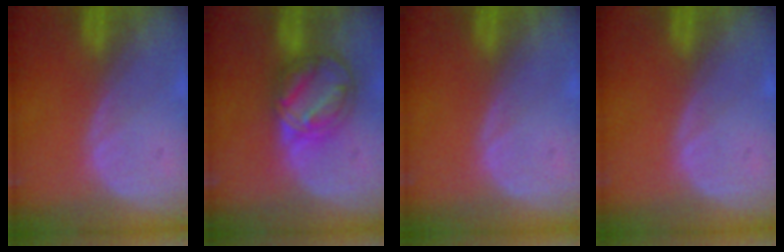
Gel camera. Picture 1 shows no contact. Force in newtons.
{"total": 8.1, "press": 7.0, "slide": 4.1}
{"total": 0.0}
{"total": 0.0}